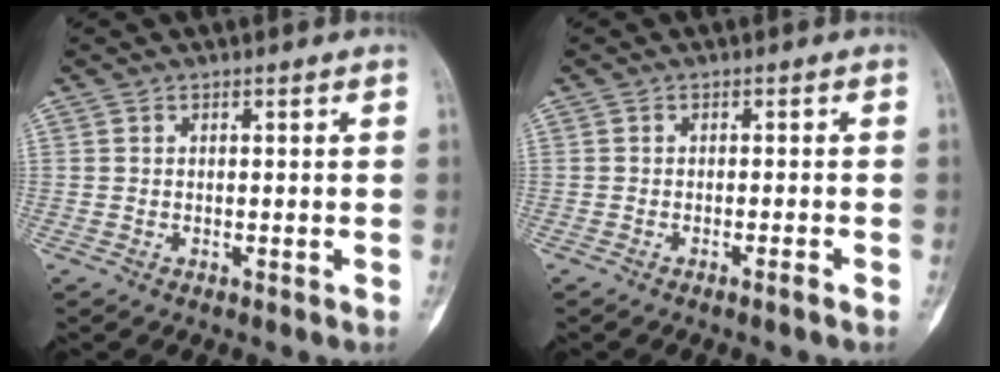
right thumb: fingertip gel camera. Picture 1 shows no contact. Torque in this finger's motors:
{"motor_torque": [-0.33, -0.37, 0.01, 0.20, 0.01]}